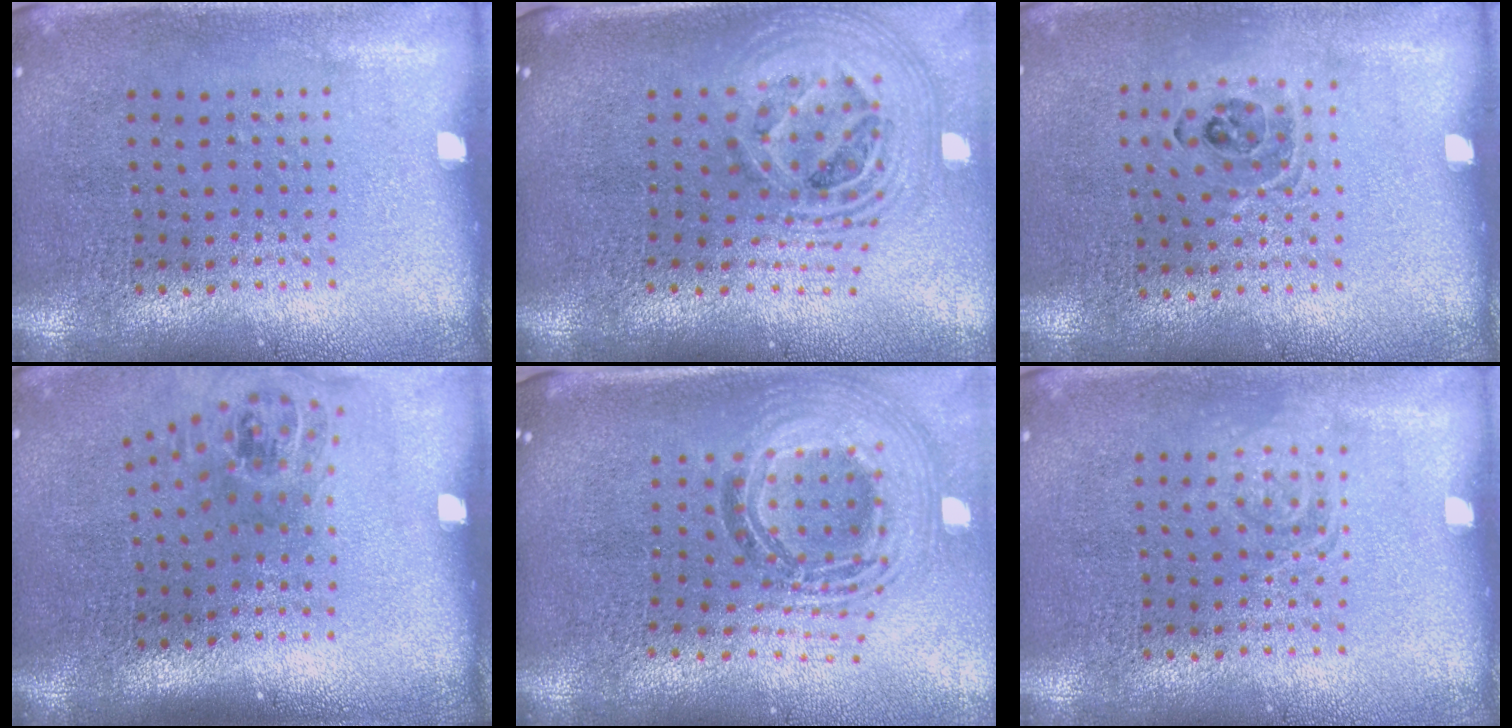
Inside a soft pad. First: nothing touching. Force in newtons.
{"total": 2.7, "press": 1.9, "slide": 1.9}
{"total": 1.0, "press": 1.0, "slide": 0.1}
{"total": 1.6, "press": 1.2, "slide": 1.1}
{"total": 2.1, "press": 1.6, "slide": 1.2}
{"total": 1.5, "press": 1.5, "slide": 0.3}